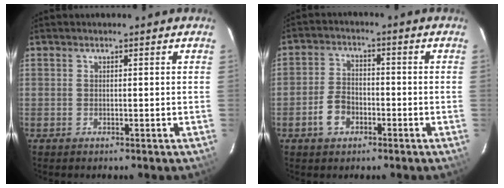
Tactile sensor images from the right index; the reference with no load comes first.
{"total": 5.7, "force": [-2.7, 3.8, 3.2], "torque": [-0.073, 0.012, -0.047]}